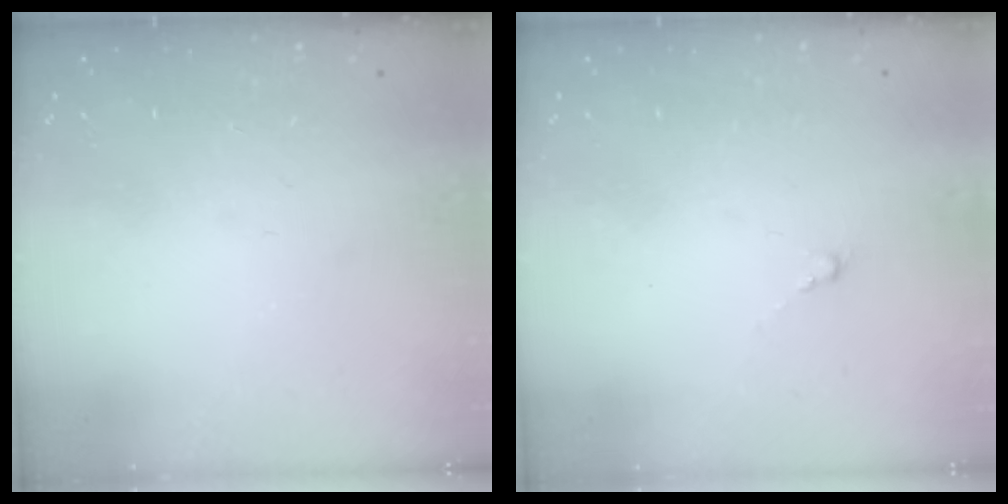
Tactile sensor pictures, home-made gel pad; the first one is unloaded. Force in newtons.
{"total": 0.0}